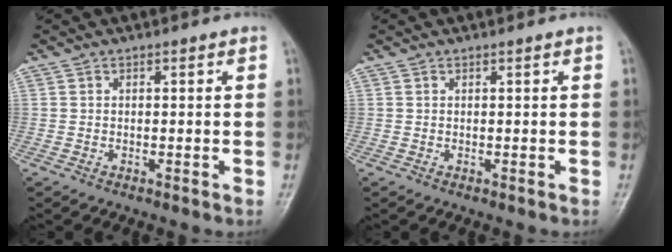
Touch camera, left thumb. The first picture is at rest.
{"total": 0.0}